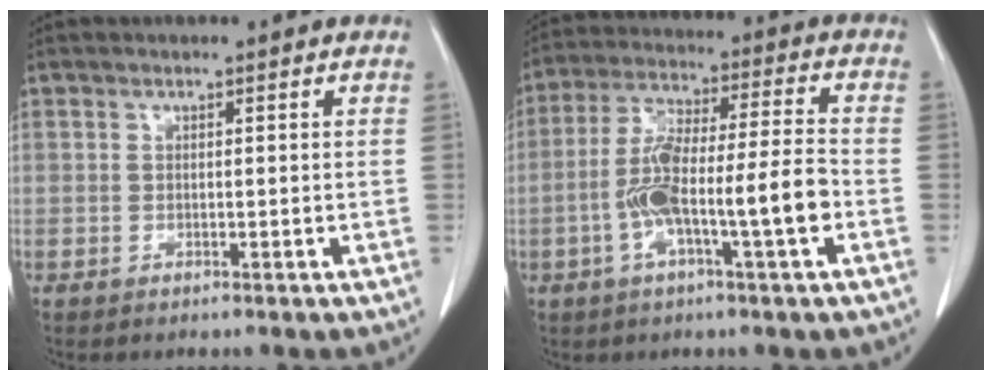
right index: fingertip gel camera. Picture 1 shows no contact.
{"total": 12.4, "force": [-3.7, 1.0, 11.8], "torque": [-0.226, 0.015, -0.067]}